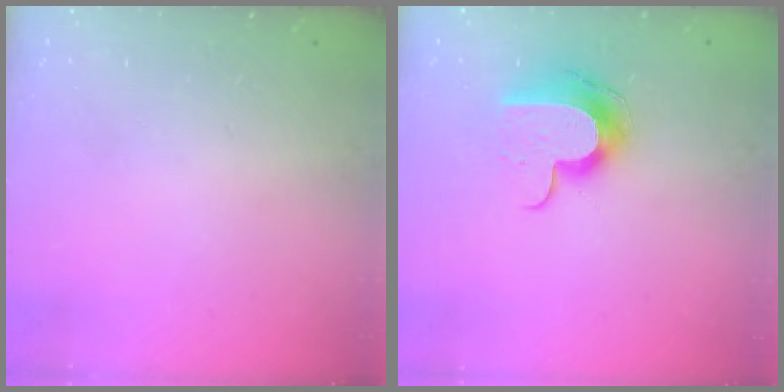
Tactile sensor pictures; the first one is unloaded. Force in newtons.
{"total": 11.5, "press": 11.4, "slide": 0.9}